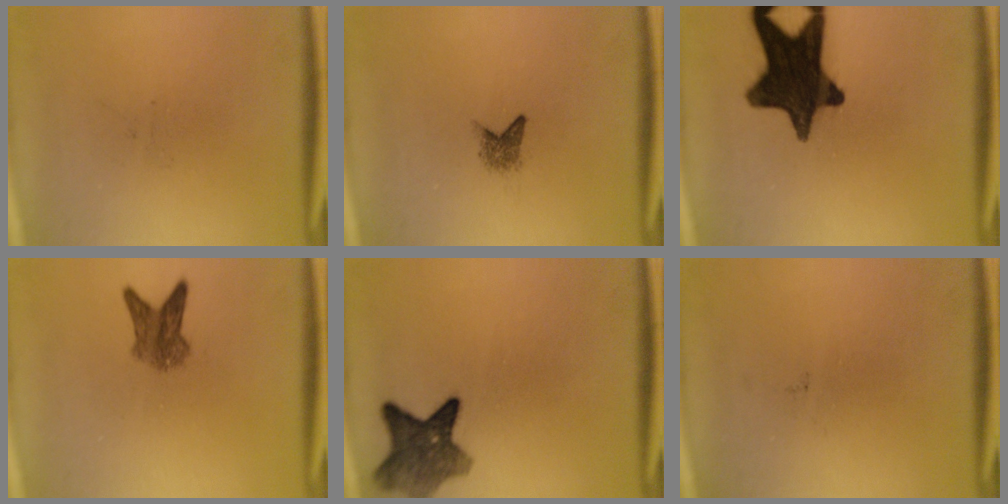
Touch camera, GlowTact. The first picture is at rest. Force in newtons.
{"total": 1.8}
{"total": 15.8}
{"total": 4.0}
{"total": 7.3}
{"total": 0.0}